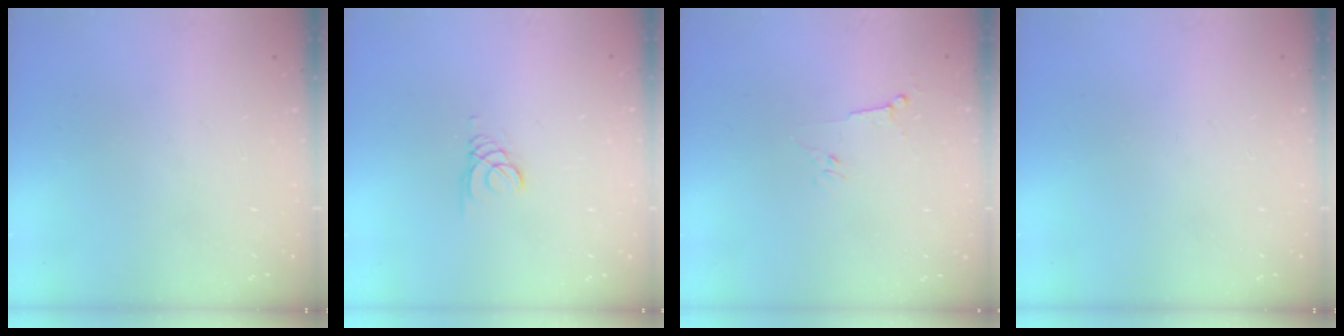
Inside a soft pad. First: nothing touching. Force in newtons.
{"total": 1.5, "press": 1.5, "slide": 0.1}
{"total": 3.5, "press": 3.4, "slide": 0.8}
{"total": 0.0}